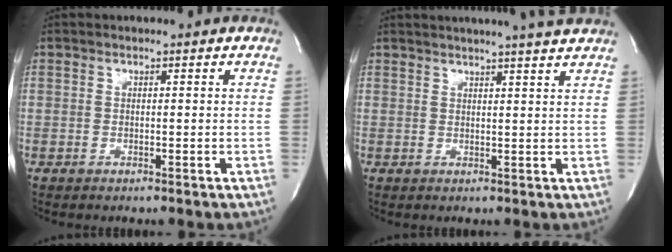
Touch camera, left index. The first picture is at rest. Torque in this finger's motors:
{"motor_torque": [0.51, -0.52, 0.43, 0.09]}